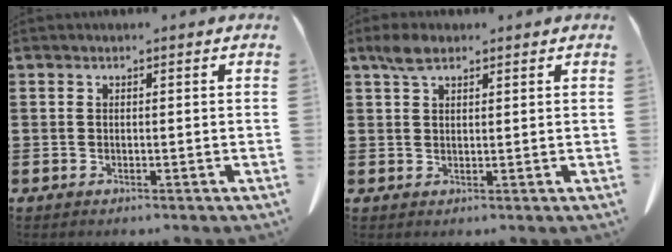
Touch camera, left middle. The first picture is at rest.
{"total": 3.1, "force": [2.1, 1.3, 1.9], "torque": [-0.044, 0.004, 0.039]}